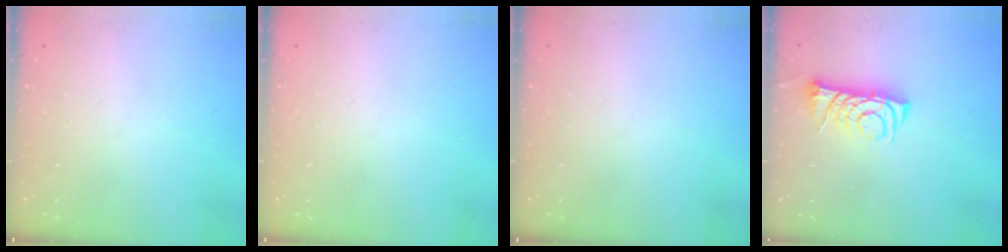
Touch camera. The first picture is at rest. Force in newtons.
{"total": 0.0}
{"total": 0.0}
{"total": 7.6, "press": 7.5, "slide": 0.9}